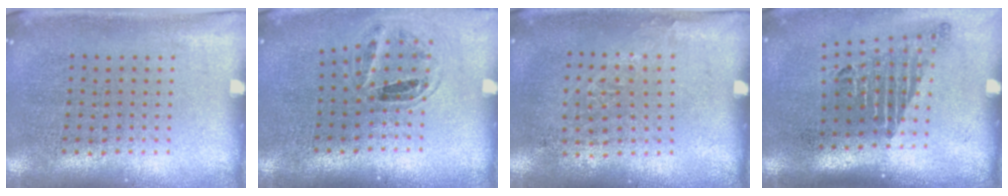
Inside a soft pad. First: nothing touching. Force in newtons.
{"total": 0.9, "press": 0.9, "slide": 0.2}
{"total": 0.9, "press": 0.7, "slide": 0.5}
{"total": 1.8, "press": 1.2, "slide": 1.3}